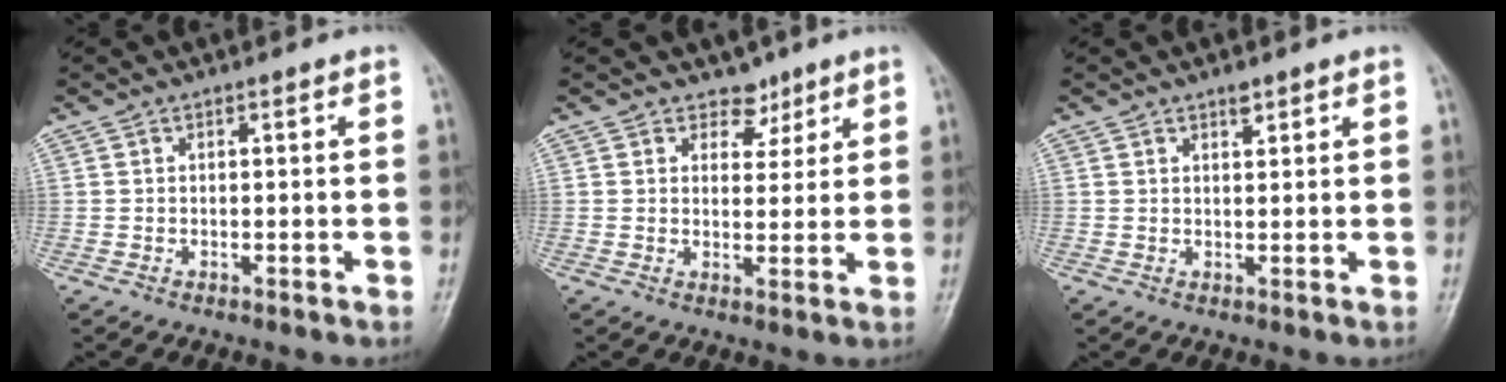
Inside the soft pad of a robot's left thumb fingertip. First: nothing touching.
{"total": 3.2, "force": [2.4, 2.0, 0.6], "torque": [0.014, -0.016, 0.036]}
{"total": 1.6, "force": [1.2, 0.6, 0.9], "torque": [-0.007, -0.007, 0.019]}